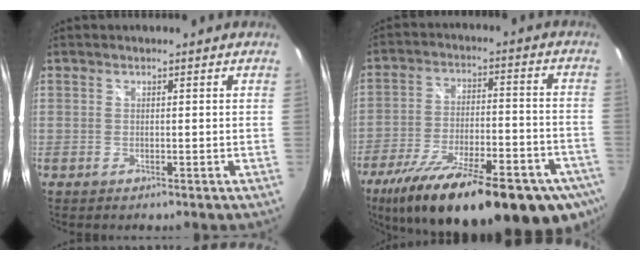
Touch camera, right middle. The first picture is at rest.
{"total": 30.2, "force": [-20.3, 9.2, 20.4], "torque": [-0.347, -0.059, -0.286]}